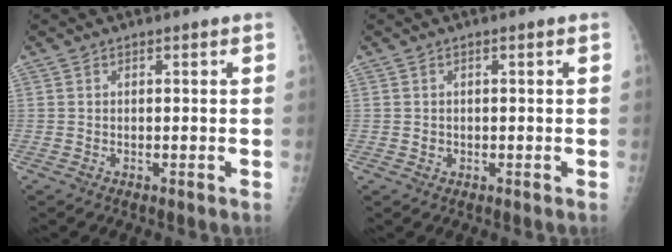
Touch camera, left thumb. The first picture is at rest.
{"total": 0.8, "force": [-0.2, 0.8, 0.2], "torque": [0.002, 0.002, -0.001]}